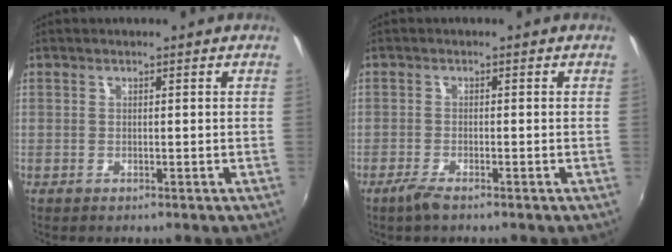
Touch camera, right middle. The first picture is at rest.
{"total": 2.7, "force": [-2.0, 0.3, 1.8], "torque": [-0.047, -0.005, -0.040]}